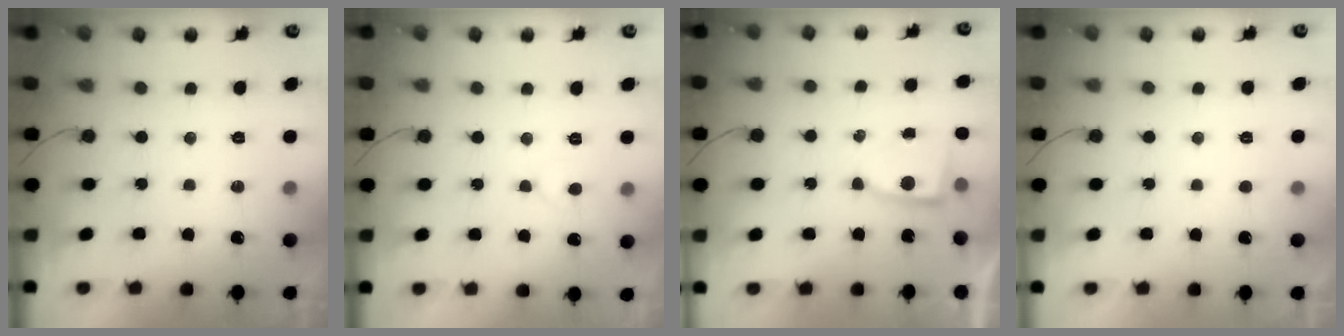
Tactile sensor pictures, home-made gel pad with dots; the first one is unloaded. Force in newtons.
{"total": 4.5, "press": 4.4, "slide": 0.4}
{"total": 3.0, "press": 3.0, "slide": 0.4}
{"total": 1.7, "press": 1.7, "slide": 0.2}